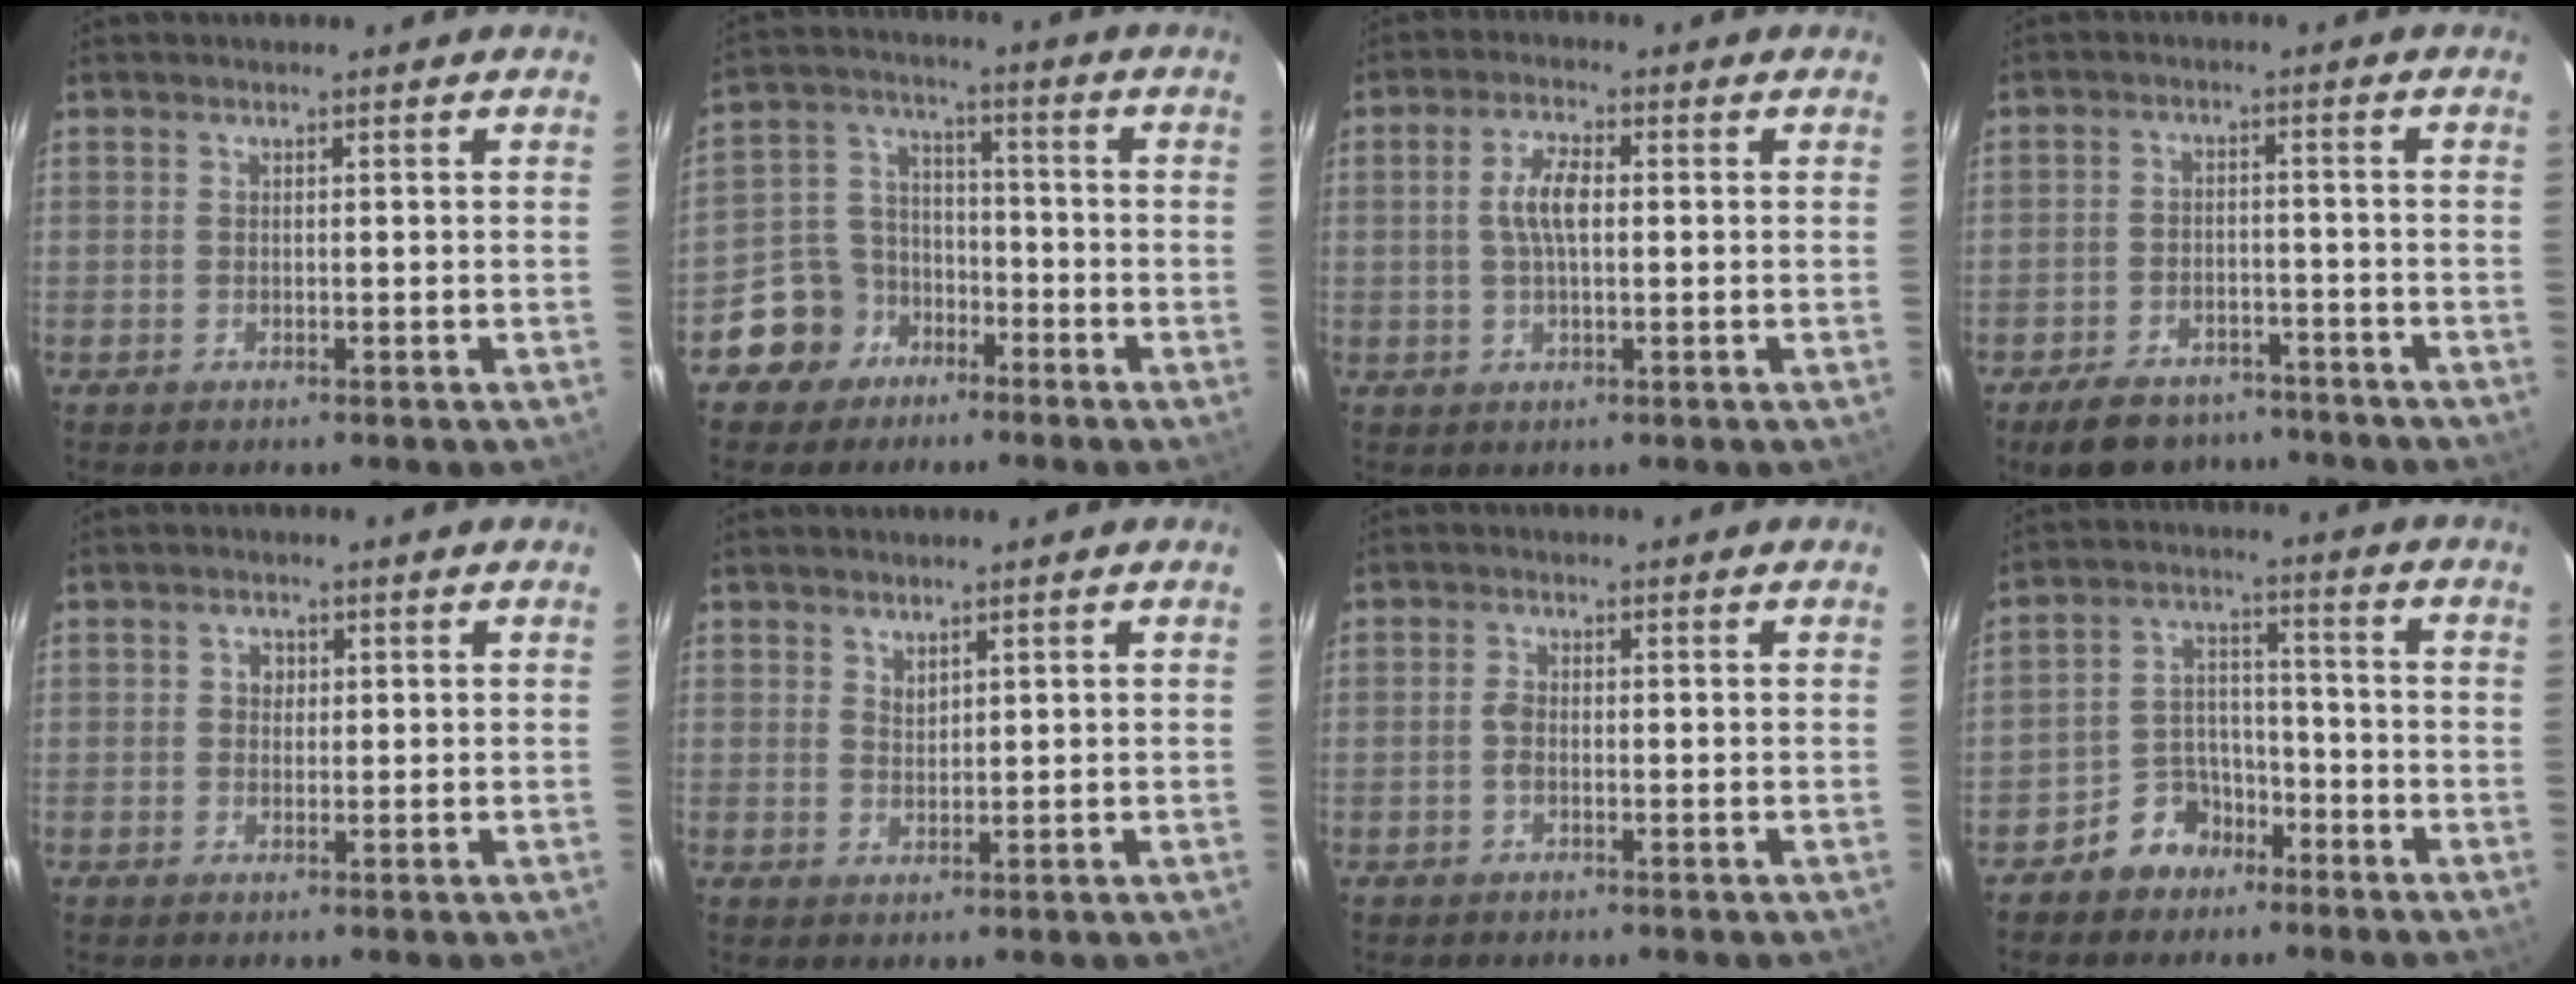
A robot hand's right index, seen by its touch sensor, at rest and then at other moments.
{"total": 9.5, "force": [-5.6, 7.6, 1.2], "torque": [-0.044, 0.038, -0.093]}
{"total": 5.3, "force": [0.4, 2.0, 4.9], "torque": [-0.097, 0.009, 0.008]}
{"total": 12.2, "force": [-9.7, 5.9, 4.4], "torque": [-0.109, 0.010, -0.132]}
{"total": 1.7, "force": [0.3, 1.6, 0.5], "torque": [-0.006, 0.007, 0.003]}
{"total": 1.5, "force": [1.3, 0.6, 0.5], "torque": [-0.006, 0.000, 0.025]}
{"total": 1.6, "force": [-0.5, 0.9, 1.3], "torque": [-0.029, 0.004, -0.011]}
{"total": 7.5, "force": [-5.2, 5.2, 1.3], "torque": [-0.027, 0.032, -0.085]}